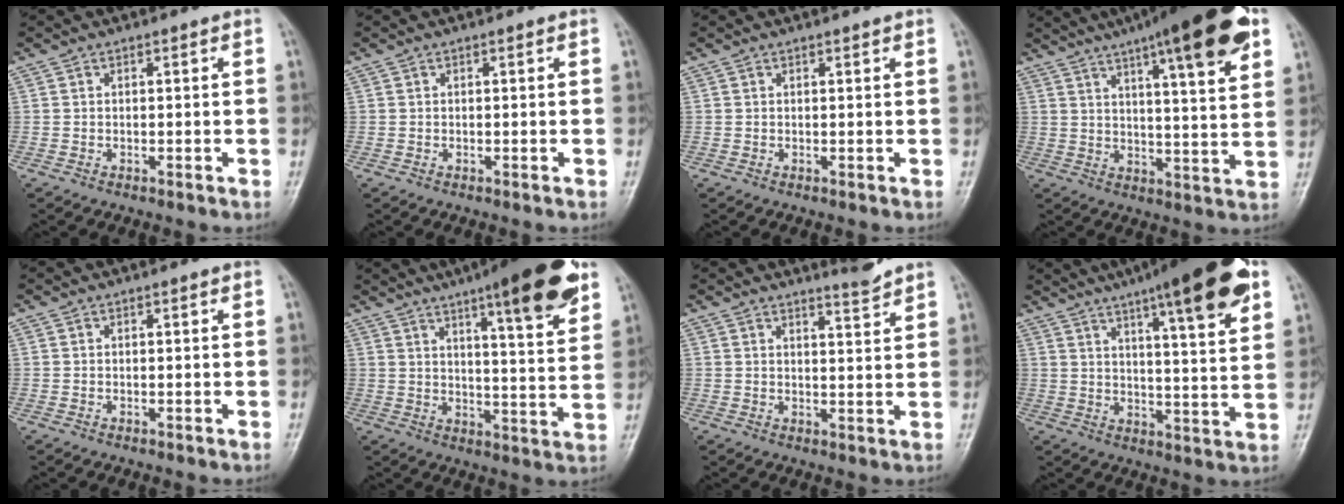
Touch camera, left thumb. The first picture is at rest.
{"total": 0.0}
{"total": 1.1, "force": [0.8, 0.1, 0.7], "torque": [-0.005, 0.002, 0.010]}
{"total": 20.7, "force": [11.7, 4.1, 16.6], "torque": [-0.229, -0.021, 0.167]}
{"total": 0.0}
{"total": 16.6, "force": [10.1, 3.1, 12.8], "torque": [-0.156, -0.049, 0.146]}
{"total": 3.3, "force": [3.1, -0.1, 1.0], "torque": [-0.011, -0.035, 0.051]}
{"total": 19.8, "force": [11.4, 3.8, 15.8], "torque": [-0.212, -0.028, 0.164]}